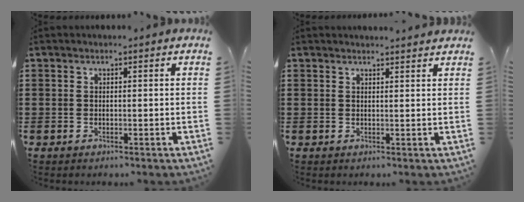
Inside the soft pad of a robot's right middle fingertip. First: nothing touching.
{"total": 1.3, "force": [1.3, -0.1, 0.3], "torque": [0.001, -0.004, 0.023]}